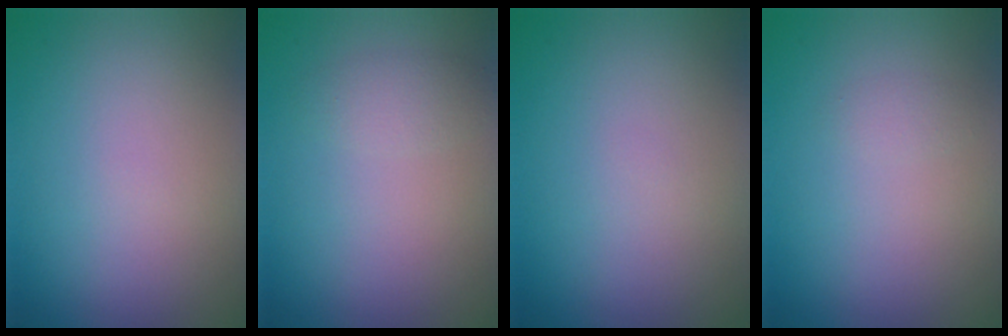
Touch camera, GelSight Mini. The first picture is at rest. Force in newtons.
{"total": 1.6, "press": 1.6, "slide": 0.1}
{"total": 0.0}
{"total": 0.8, "press": 0.8, "slide": 0.0}